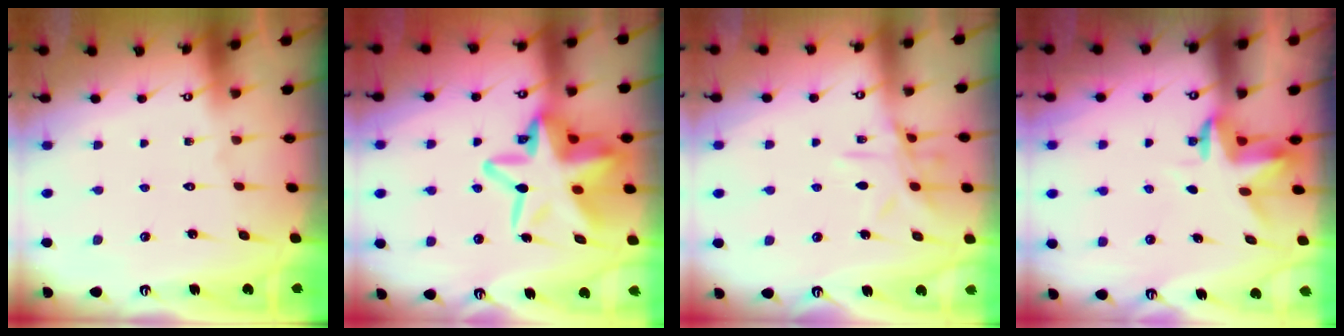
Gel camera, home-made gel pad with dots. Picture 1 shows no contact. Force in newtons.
{"total": 19.1, "press": 18.7, "slide": 3.4}
{"total": 10.1, "press": 10.1, "slide": 0.8}
{"total": 3.4, "press": 3.4, "slide": 0.2}